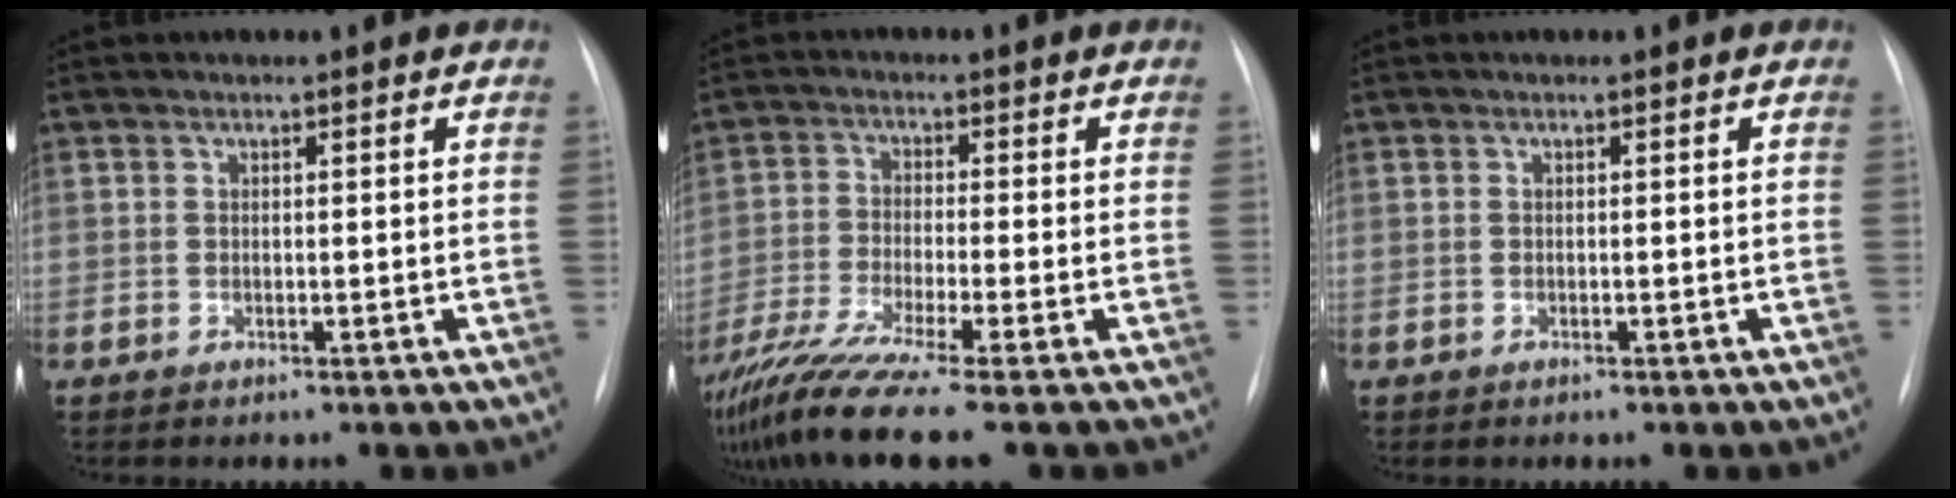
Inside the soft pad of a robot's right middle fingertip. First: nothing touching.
{"total": 10.8, "force": [-8.3, -1.2, 6.8], "torque": [-0.128, -0.039, -0.141]}
{"total": 0.0}